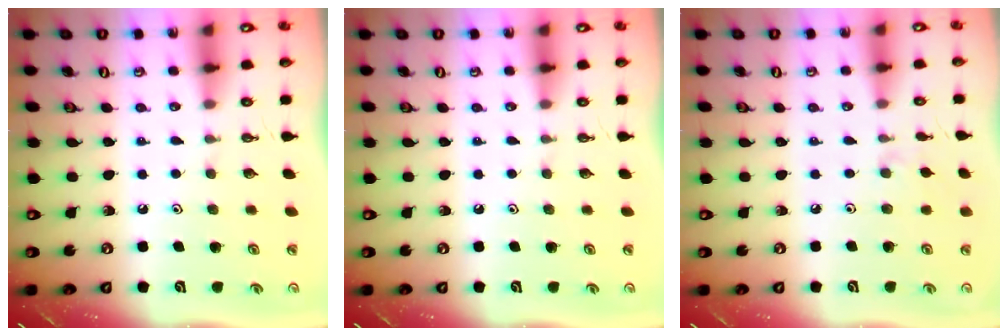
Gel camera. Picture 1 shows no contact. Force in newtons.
{"total": 0.0}
{"total": 1.1, "press": 1.0, "slide": 0.4}